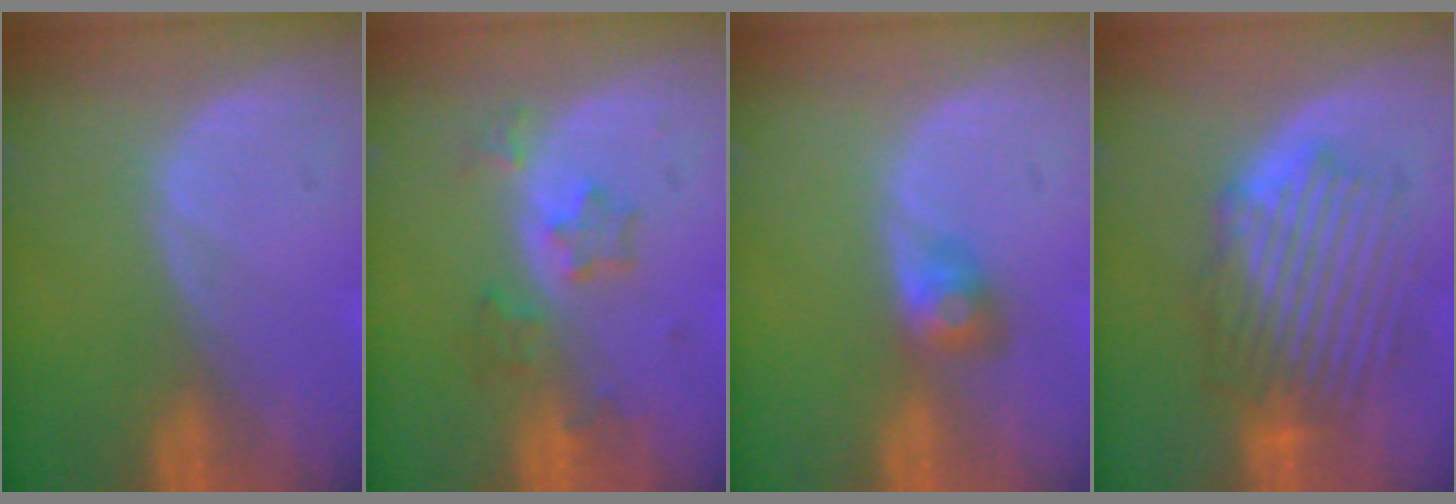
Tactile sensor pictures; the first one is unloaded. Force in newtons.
{"total": 4.5, "press": 4.2, "slide": 1.5}
{"total": 2.9, "press": 2.7, "slide": 1.0}
{"total": 8.6, "press": 8.4, "slide": 1.9}